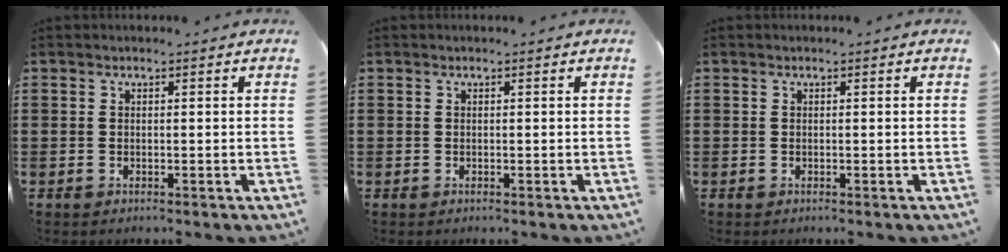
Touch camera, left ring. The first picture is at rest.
{"total": 0.0}
{"total": 0.0}